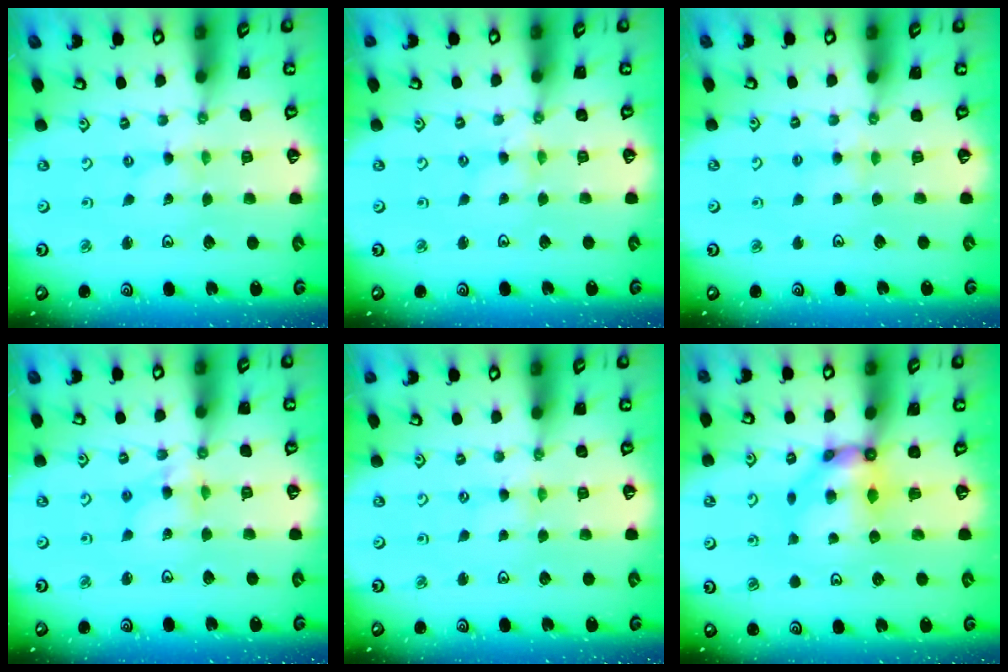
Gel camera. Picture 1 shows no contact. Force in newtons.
{"total": 0.9, "press": 0.8, "slide": 0.2}
{"total": 4.3, "press": 4.3, "slide": 0.5}
{"total": 5.4, "press": 5.4, "slide": 0.4}
{"total": 1.3, "press": 1.3, "slide": 0.3}
{"total": 8.3, "press": 8.2, "slide": 0.6}